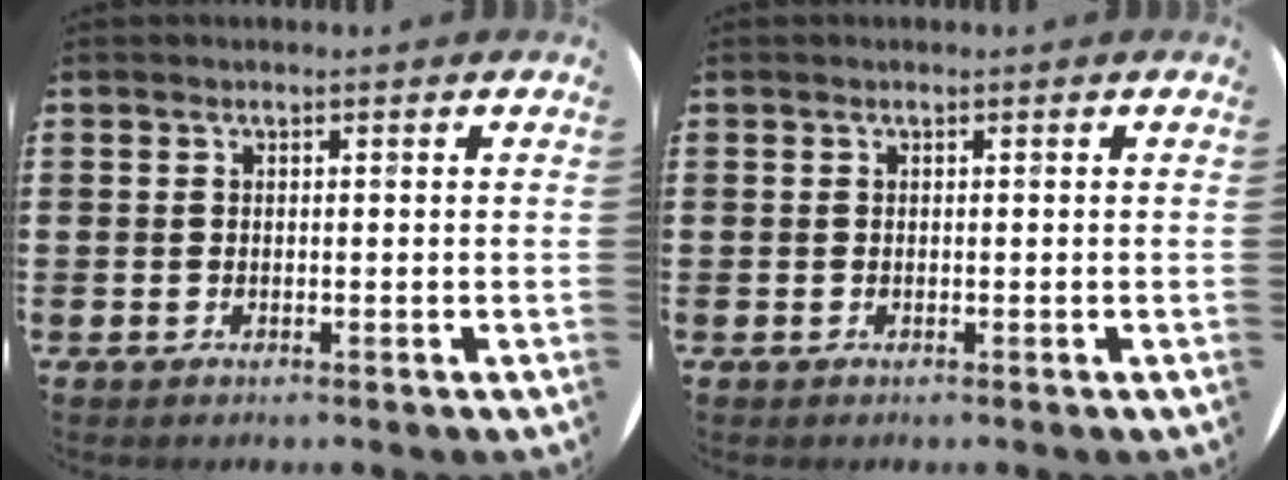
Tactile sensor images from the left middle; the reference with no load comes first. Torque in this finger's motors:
{"motor_torque": [0.11, 0.03, -0.03, 0.01]}